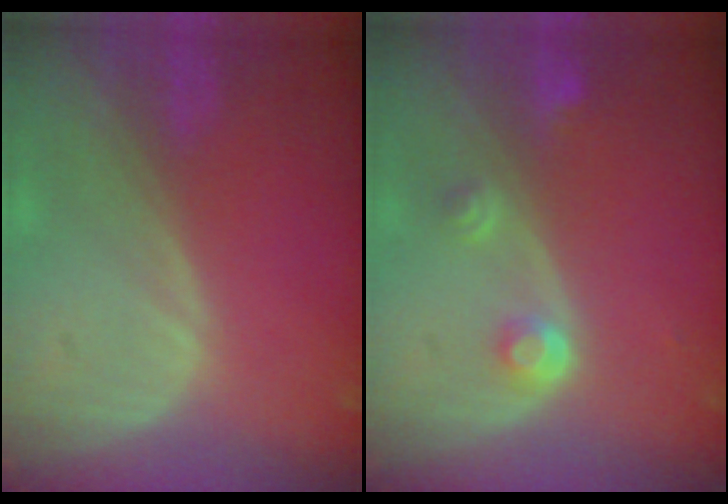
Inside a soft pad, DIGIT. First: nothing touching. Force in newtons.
{"total": 2.9, "press": 2.7, "slide": 1.0}